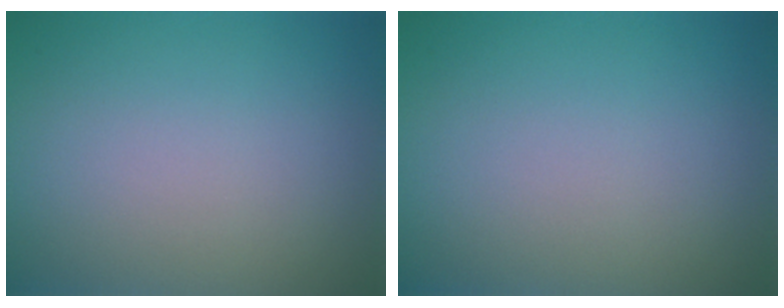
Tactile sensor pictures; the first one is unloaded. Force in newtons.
{"total": 0.0}